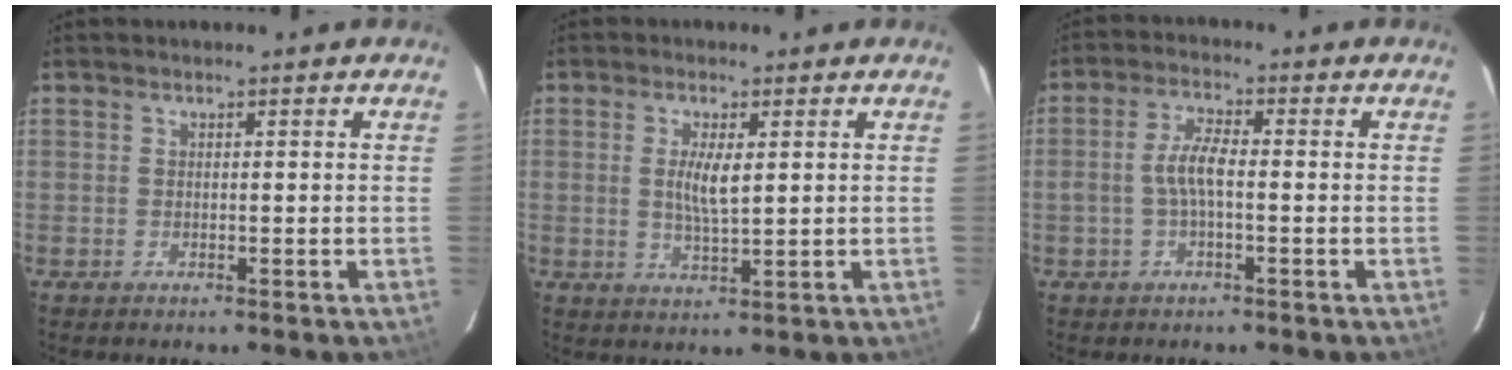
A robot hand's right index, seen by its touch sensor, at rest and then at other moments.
{"total": 4.6, "force": [0.9, 1.3, 4.3], "torque": [-0.080, -0.003, 0.018]}
{"total": 4.4, "force": [-0.7, 1.3, 4.2], "torque": [-0.090, 0.012, -0.014]}